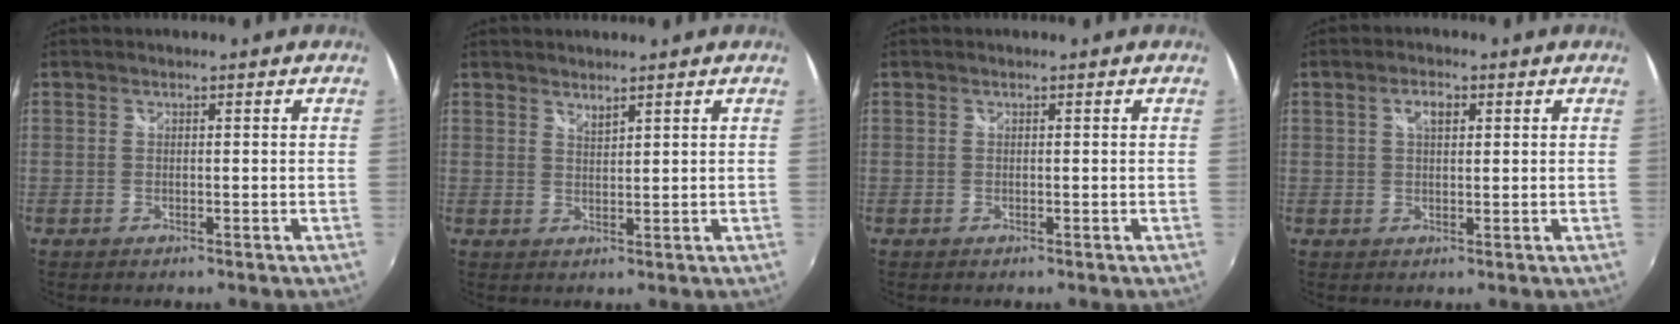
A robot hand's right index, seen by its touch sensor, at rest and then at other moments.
{"total": 1.7, "force": [1.6, 0.2, 0.5], "torque": [-0.007, 0.000, 0.027]}
{"total": 0.0}
{"total": 3.0, "force": [1.1, 1.6, 2.3], "torque": [-0.039, 0.007, 0.017]}